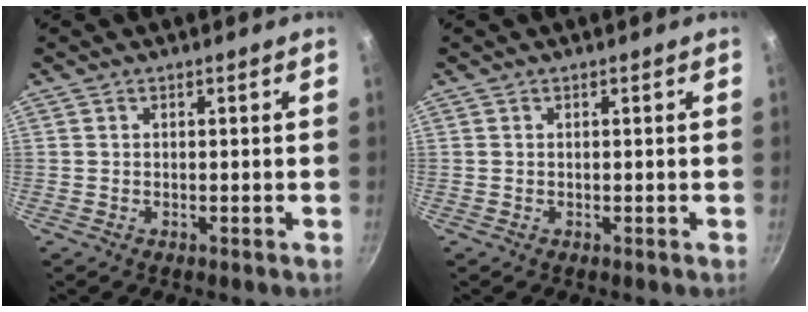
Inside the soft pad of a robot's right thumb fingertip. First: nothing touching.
{"total": 0.0}